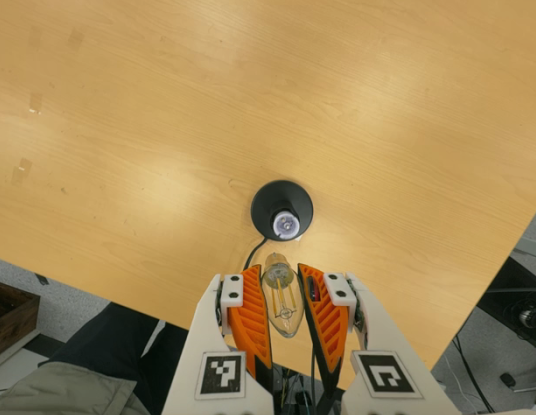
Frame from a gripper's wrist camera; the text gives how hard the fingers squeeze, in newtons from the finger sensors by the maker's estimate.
{"total": 18.6, "left": 20.2, "right": 17.1}